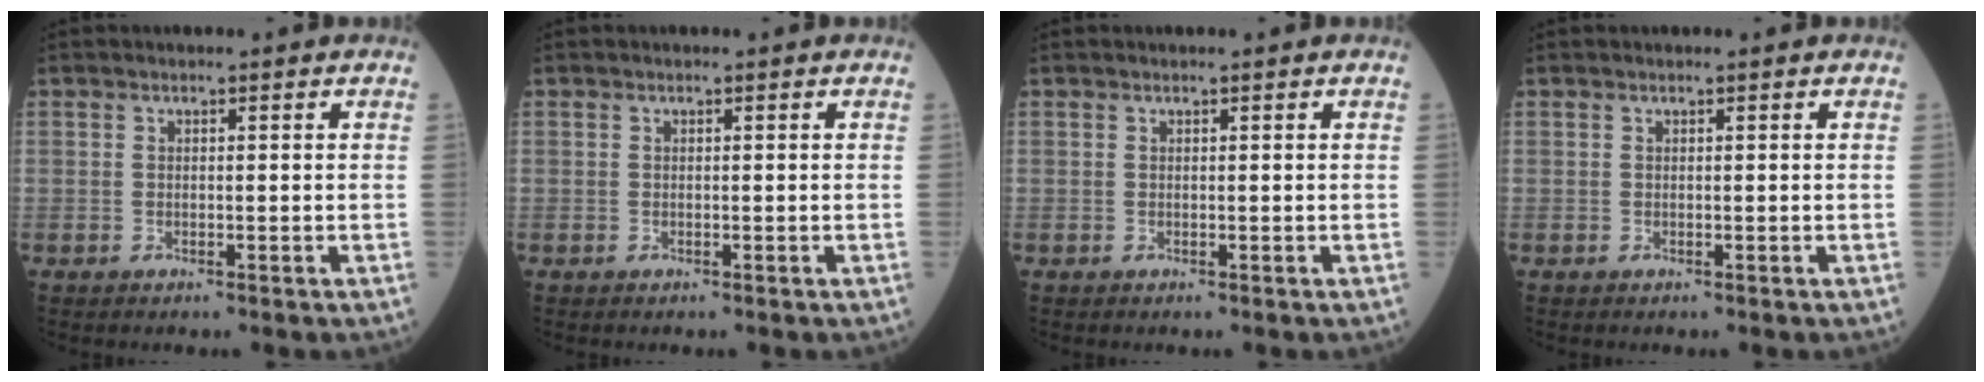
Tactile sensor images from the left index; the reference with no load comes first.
{"total": 0.0}
{"total": 0.0}
{"total": 0.0}